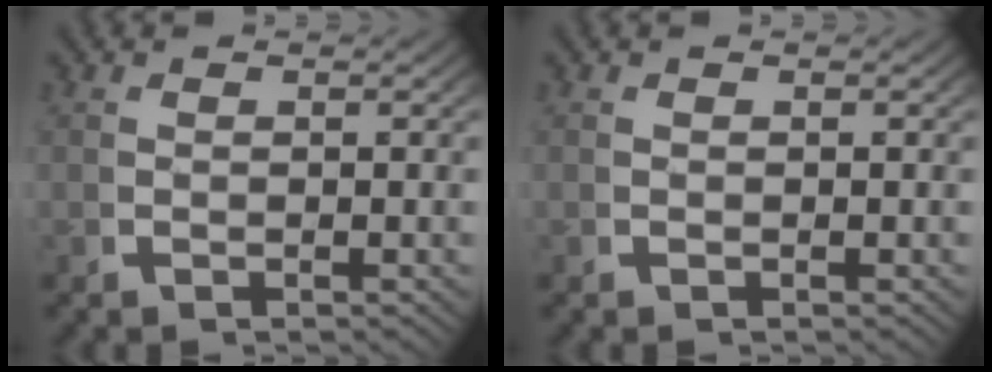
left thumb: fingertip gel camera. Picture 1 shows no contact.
{"total": 0.0}